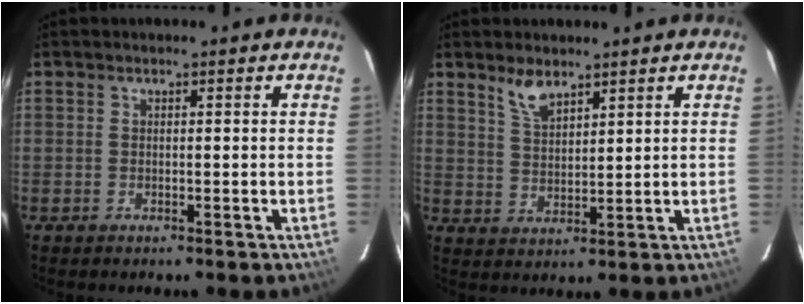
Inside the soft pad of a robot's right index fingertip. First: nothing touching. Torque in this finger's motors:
{"motor_torque": [0.49, 0.41, 0.03, 0.02]}